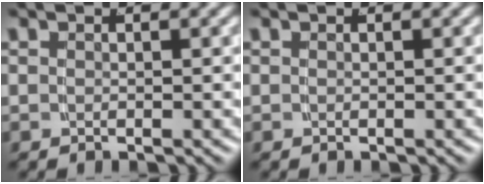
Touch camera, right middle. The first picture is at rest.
{"total": 0.0}